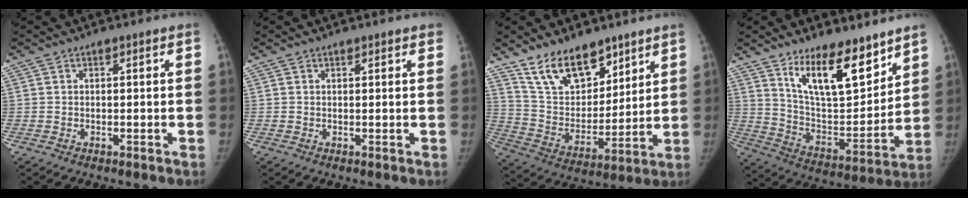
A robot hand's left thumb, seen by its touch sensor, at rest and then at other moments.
{"total": 1.5, "force": [1.3, 0.5, 0.7], "torque": [-0.002, 0.000, 0.014]}
{"total": 15.6, "force": [11.3, 7.9, 7.2], "torque": [-0.076, -0.065, 0.215]}
{"total": 17.3, "force": [11.8, 6.4, 10.9], "torque": [-0.130, -0.085, 0.213]}